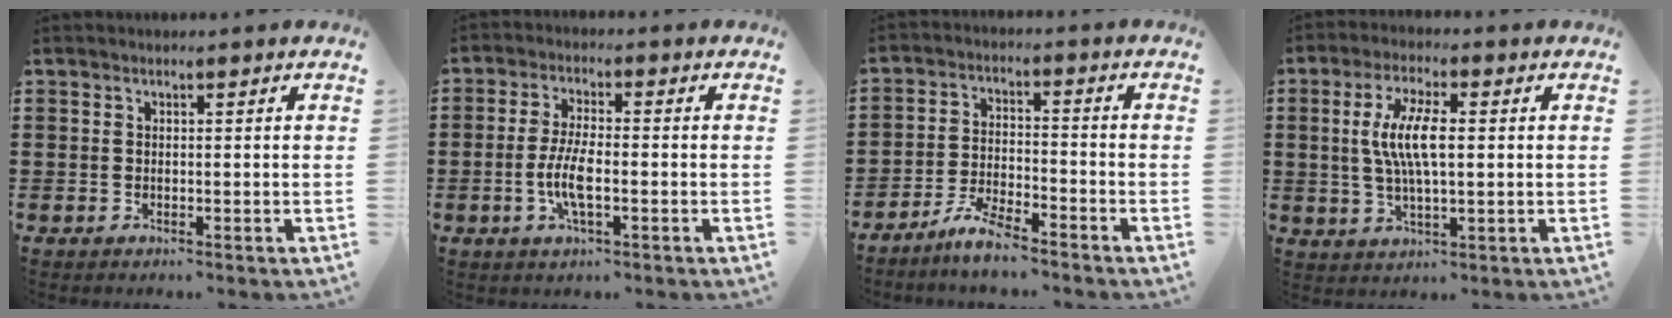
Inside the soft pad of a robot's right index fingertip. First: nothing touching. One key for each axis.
{"total": 5.9, "fx": -1.6, "fy": 1.5, "fz": 5.5, "tx": -0.129, "ty": -0.011, "tz": -0.038}
{"total": 5.4, "fx": -5.0, "fy": 0.4, "fz": 2.1, "tx": -0.058, "ty": -0.002, "tz": -0.100}
{"total": 7.8, "fx": 0.8, "fy": 2.5, "fz": 7.3, "tx": -0.161, "ty": 0.002, "tz": 0.005}